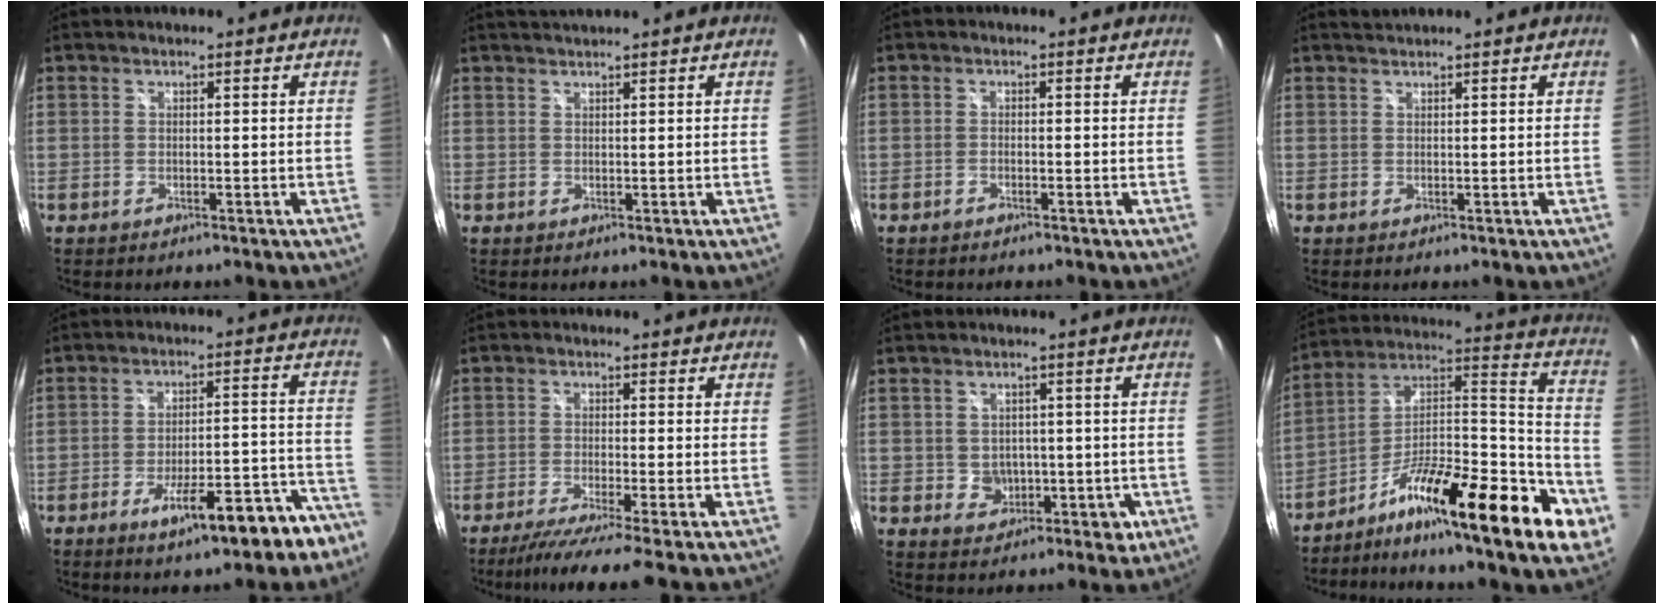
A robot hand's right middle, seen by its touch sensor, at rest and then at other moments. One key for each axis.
{"total": 1.8, "fx": 1.7, "fy": -0.6, "fz": 0.4, "tx": -0.007, "ty": -0.002, "tz": 0.029}
{"total": 0.7, "fx": -0.6, "fy": 0.1, "fz": 0.3, "tx": -0.009, "ty": 0.000, "tz": -0.015}
{"total": 0.8, "fx": 0.8, "fy": -0.2, "fz": -0.1, "tx": 0.003, "ty": 0.001, "tz": 0.016}
{"total": 14.1, "fx": -10.1, "fy": 3.0, "fz": 9.4, "tx": -0.134, "ty": 0.006, "tz": -0.134}
{"total": 6.5, "fx": -5.1, "fy": -1.3, "fz": 3.7, "tx": -0.085, "ty": -0.024, "tz": -0.089}
{"total": 6.0, "fx": -0.7, "fy": 5.4, "fz": 2.6, "tx": -0.048, "ty": 0.002, "tz": 0.004}
{"total": 25.7, "fx": -12.9, "fy": 5.5, "fz": 21.6, "tx": -0.292, "ty": 0.009, "tz": -0.213}